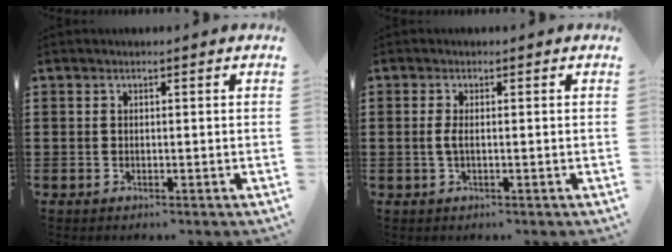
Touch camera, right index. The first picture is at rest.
{"total": 1.9, "force": [-0.2, 0.4, 1.8], "torque": [-0.043, -0.005, -0.006]}